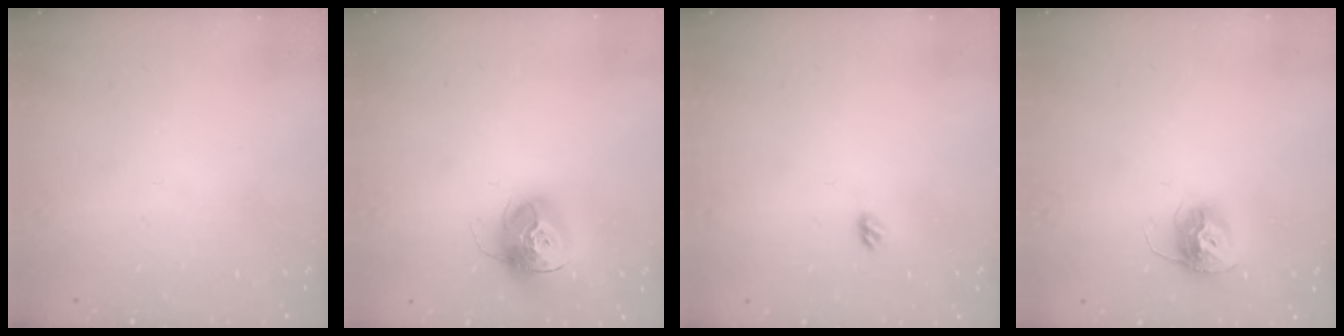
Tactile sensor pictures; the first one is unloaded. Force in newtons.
{"total": 14.6, "press": 14.5, "slide": 1.4}
{"total": 3.5, "press": 3.4, "slide": 0.7}
{"total": 11.4, "press": 11.4, "slide": 0.9}